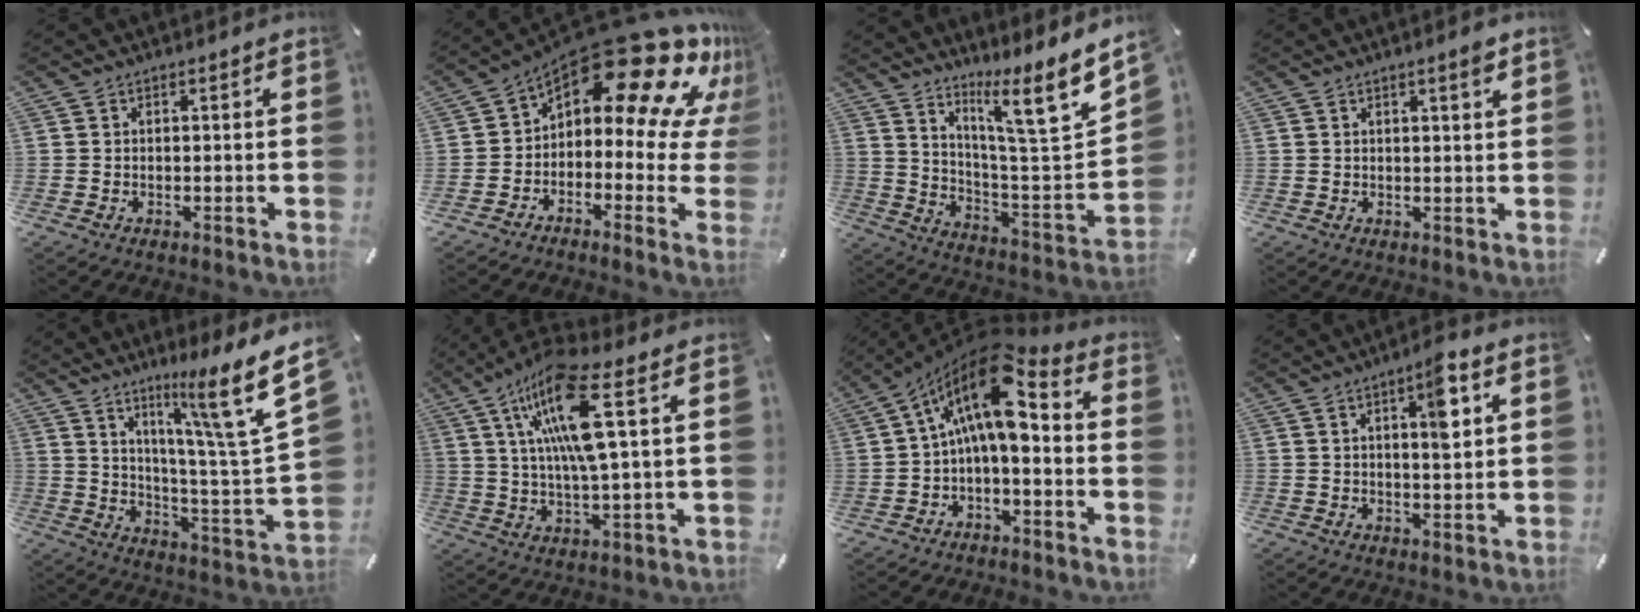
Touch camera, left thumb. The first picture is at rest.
{"total": 18.7, "force": [12.0, 7.6, 12.2], "torque": [-0.173, -0.101, 0.198]}
{"total": 14.4, "force": [10.0, 2.0, 10.3], "torque": [-0.158, -0.096, 0.147]}
{"total": 2.2, "force": [1.4, 0.2, 1.7], "torque": [-0.026, -0.003, 0.022]}
{"total": 19.0, "force": [11.6, 1.6, 14.9], "torque": [-0.224, -0.090, 0.165]}
{"total": 15.9, "force": [5.3, 3.6, 14.6], "torque": [-0.296, -0.006, 0.081]}
{"total": 16.0, "force": [3.5, 7.3, 13.7], "torque": [-0.251, -0.017, 0.052]}
{"total": 7.4, "force": [2.8, 1.9, 6.6], "torque": [-0.092, -0.013, 0.038]}